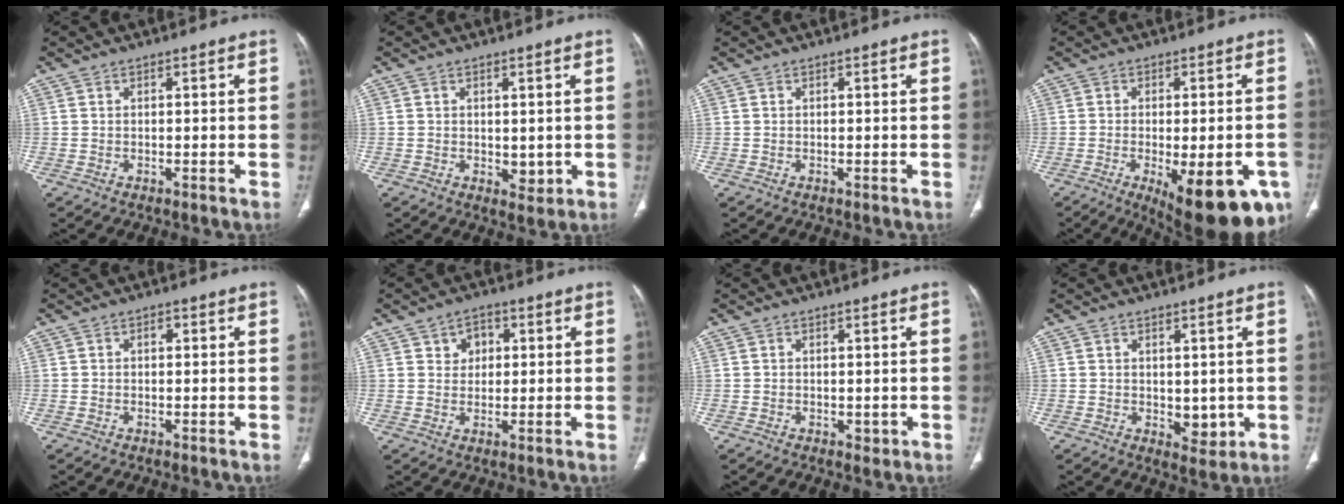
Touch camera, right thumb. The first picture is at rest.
{"total": 2.8, "force": [0.0, 1.9, 2.0], "torque": [-0.017, -0.008, 0.007]}
{"total": 0.0}
{"total": 18.4, "force": [-8.0, 7.0, 15.0], "torque": [-0.149, -0.001, -0.093]}
{"total": 1.1, "force": [0.2, 0.8, 0.8], "torque": [-0.007, 0.003, -0.001]}
{"total": 4.3, "force": [1.5, 3.5, 2.1], "torque": [-0.008, -0.002, 0.021]}
{"total": 1.1, "force": [-0.1, 0.9, 0.6], "torque": [-0.005, -0.001, 0.001]}
{"total": 4.2, "force": [-0.1, 2.8, 3.1], "torque": [-0.024, -0.010, 0.010]}